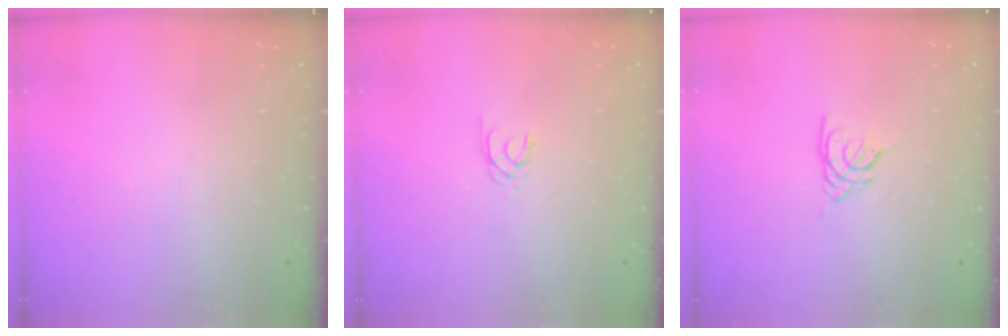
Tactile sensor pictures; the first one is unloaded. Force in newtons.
{"total": 1.3, "press": 1.2, "slide": 0.3}
{"total": 2.6, "press": 2.6, "slide": 0.6}